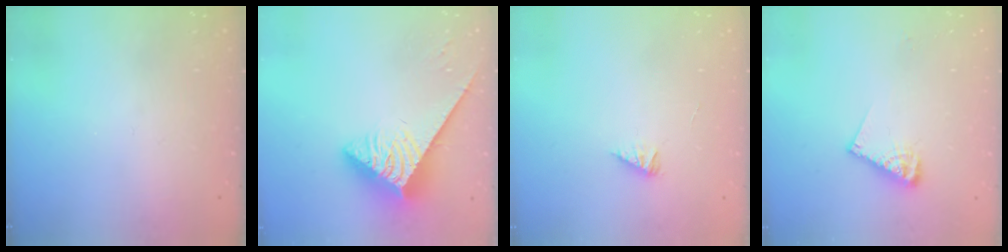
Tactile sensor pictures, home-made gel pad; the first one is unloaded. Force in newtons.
{"total": 4.4, "press": 4.4, "slide": 0.7}
{"total": 2.2, "press": 2.2, "slide": 0.5}
{"total": 8.0, "press": 8.0, "slide": 0.3}